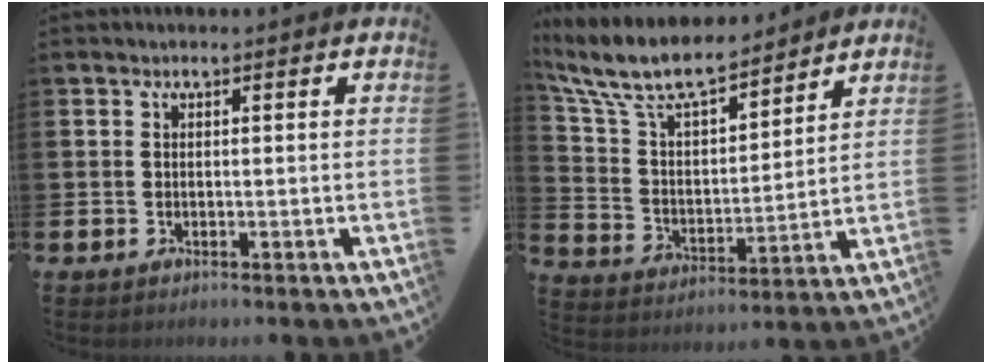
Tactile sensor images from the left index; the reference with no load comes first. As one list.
[{"total": 10.0, "force": [8.9, 2.5, 3.8], "torque": [-0.117, -0.055, 0.156]}]